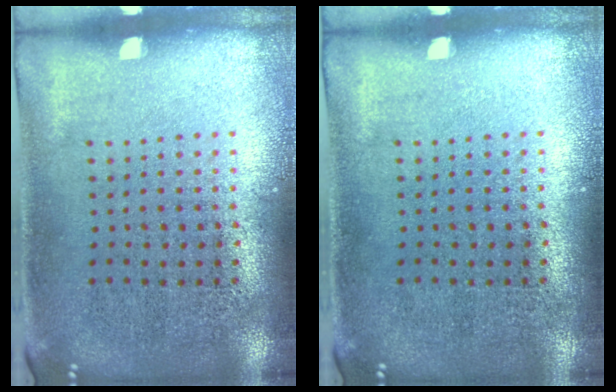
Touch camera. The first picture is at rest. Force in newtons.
{"total": 0.0}